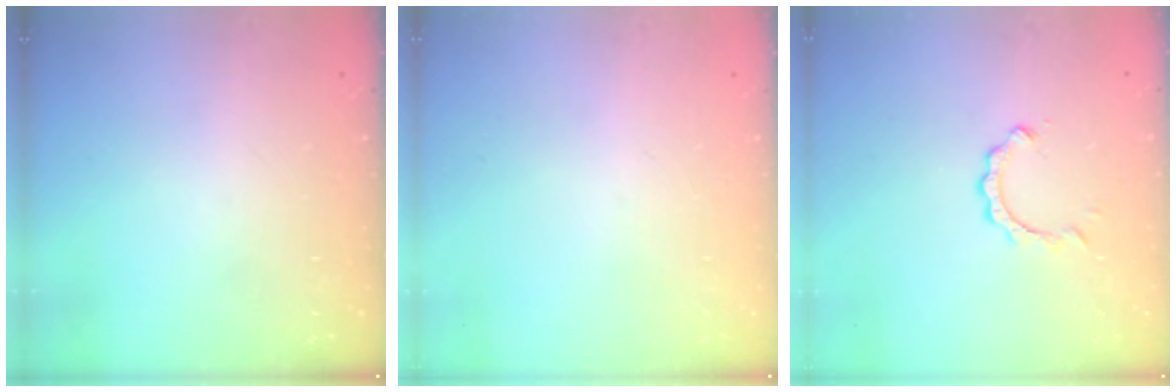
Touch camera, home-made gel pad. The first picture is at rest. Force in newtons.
{"total": 0.0}
{"total": 2.8, "press": 2.8, "slide": 0.4}